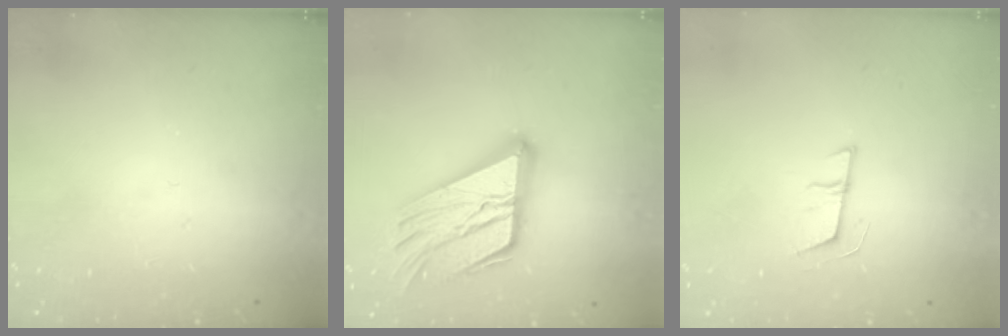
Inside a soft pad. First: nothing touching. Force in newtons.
{"total": 21.7, "press": 21.6, "slide": 2.2}
{"total": 5.7, "press": 5.6, "slide": 1.0}